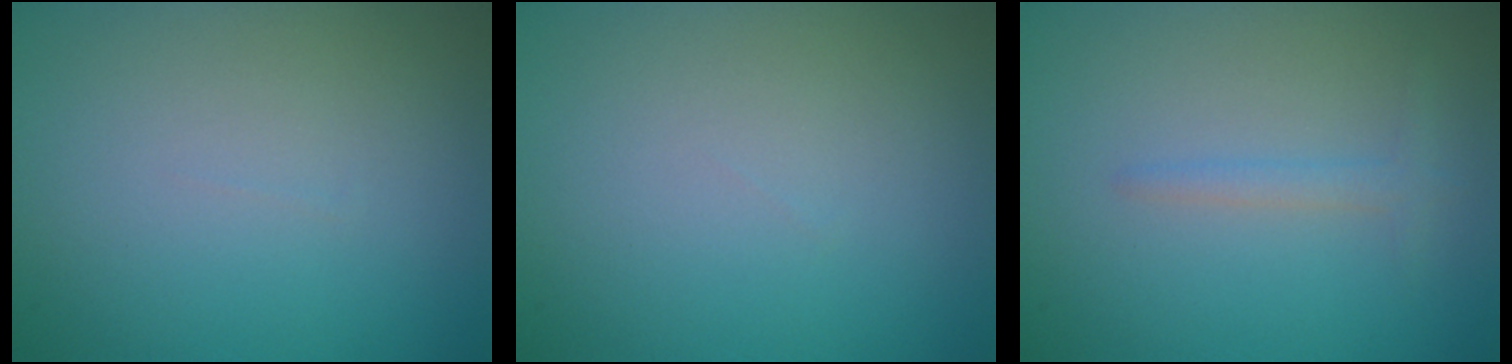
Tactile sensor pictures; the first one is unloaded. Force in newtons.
{"total": 0.0}
{"total": 1.3, "press": 1.3, "slide": 0.1}